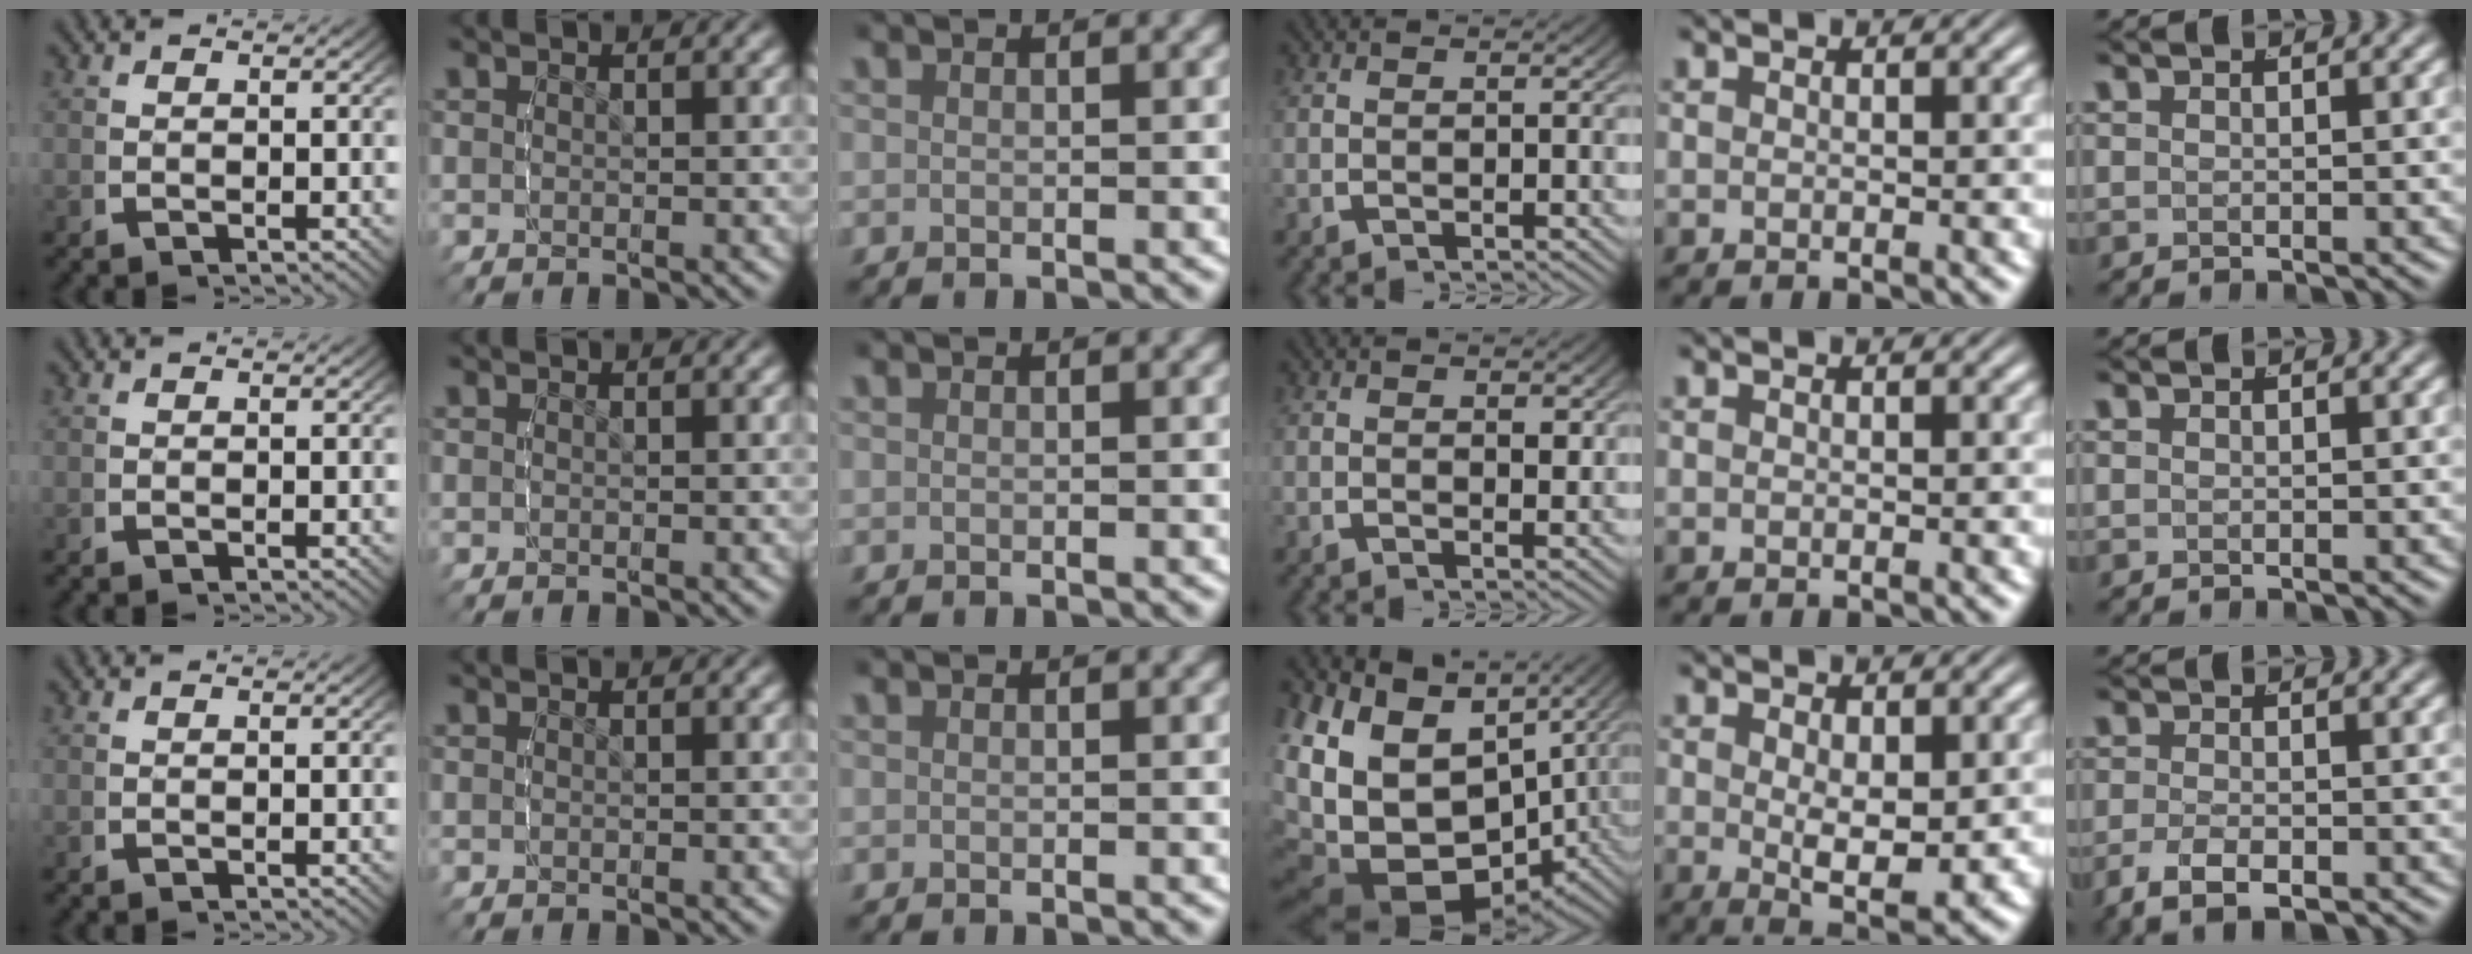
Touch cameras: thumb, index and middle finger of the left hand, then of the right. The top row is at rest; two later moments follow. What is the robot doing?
{"motion": "lift_and_place", "object": "air blower"}